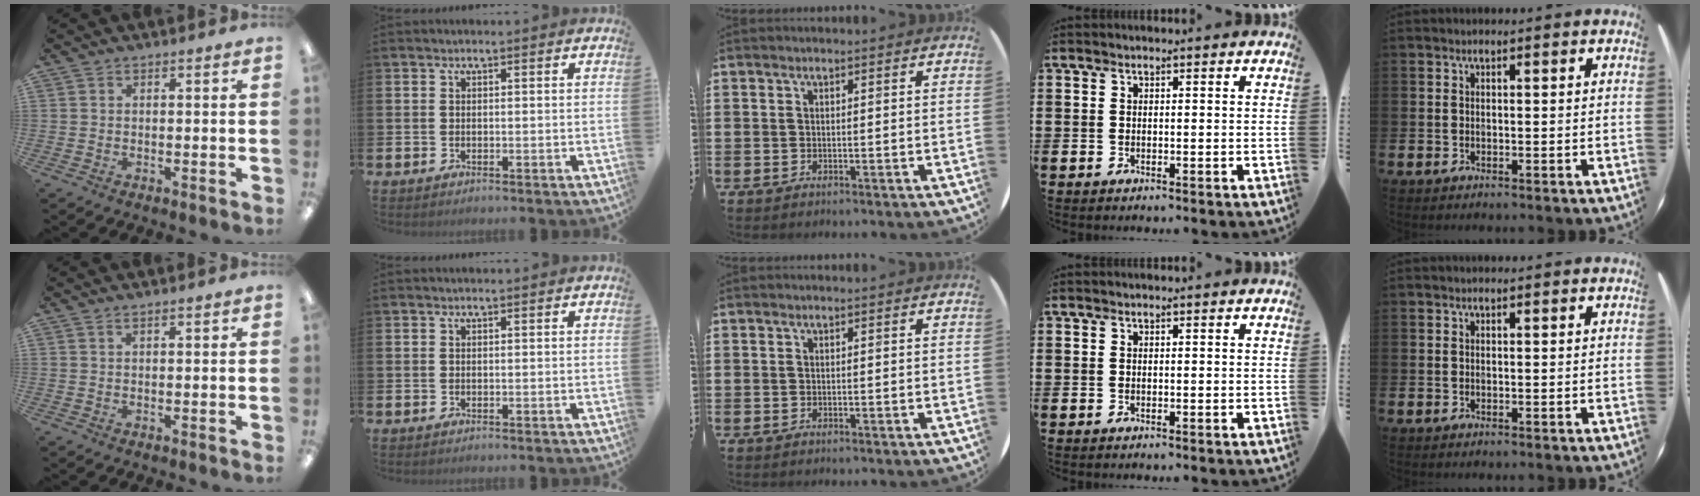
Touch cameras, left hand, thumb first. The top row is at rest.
{"thumb": {"total": 0.9, "force": [0.7, 0.1, 0.6], "torque": [-0.013, 0.001, 0.013]}}